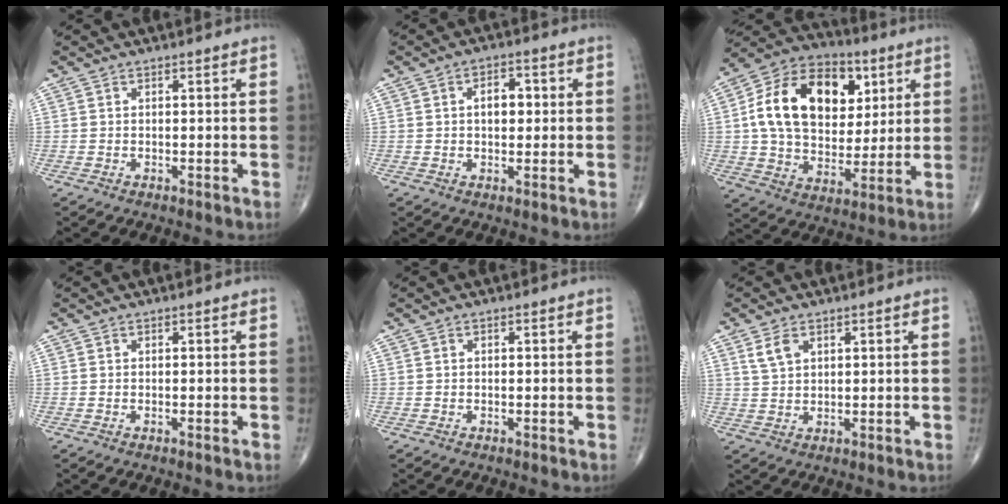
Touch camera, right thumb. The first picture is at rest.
{"total": 4.9, "force": [0.6, 3.1, 3.8], "torque": [-0.046, 0.009, 0.006]}
{"total": 22.3, "force": [5.4, 15.3, 15.3], "torque": [-0.240, 0.001, 0.090]}
{"total": 0.0}
{"total": 0.0}
{"total": 3.6, "force": [1.9, 2.1, 2.3], "torque": [-0.040, -0.003, 0.043]}